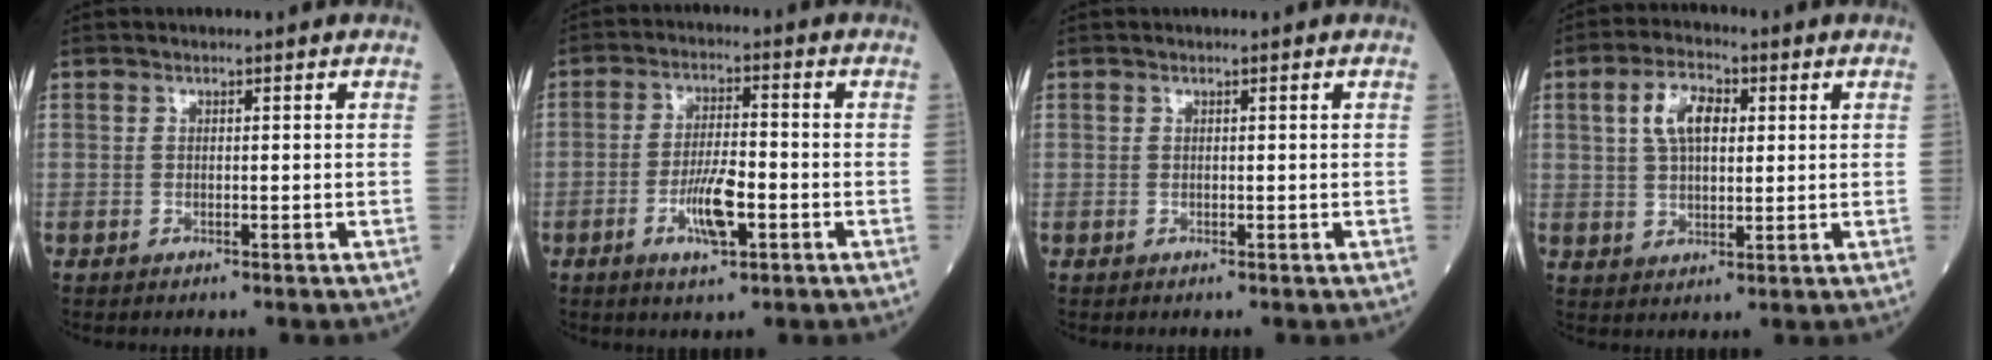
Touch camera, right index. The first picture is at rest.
{"total": 6.8, "force": [-2.6, 1.6, 6.1], "torque": [-0.118, -0.001, -0.045]}
{"total": 0.0}
{"total": 7.3, "force": [2.2, 3.6, 6.0], "torque": [-0.119, 0.017, 0.042]}